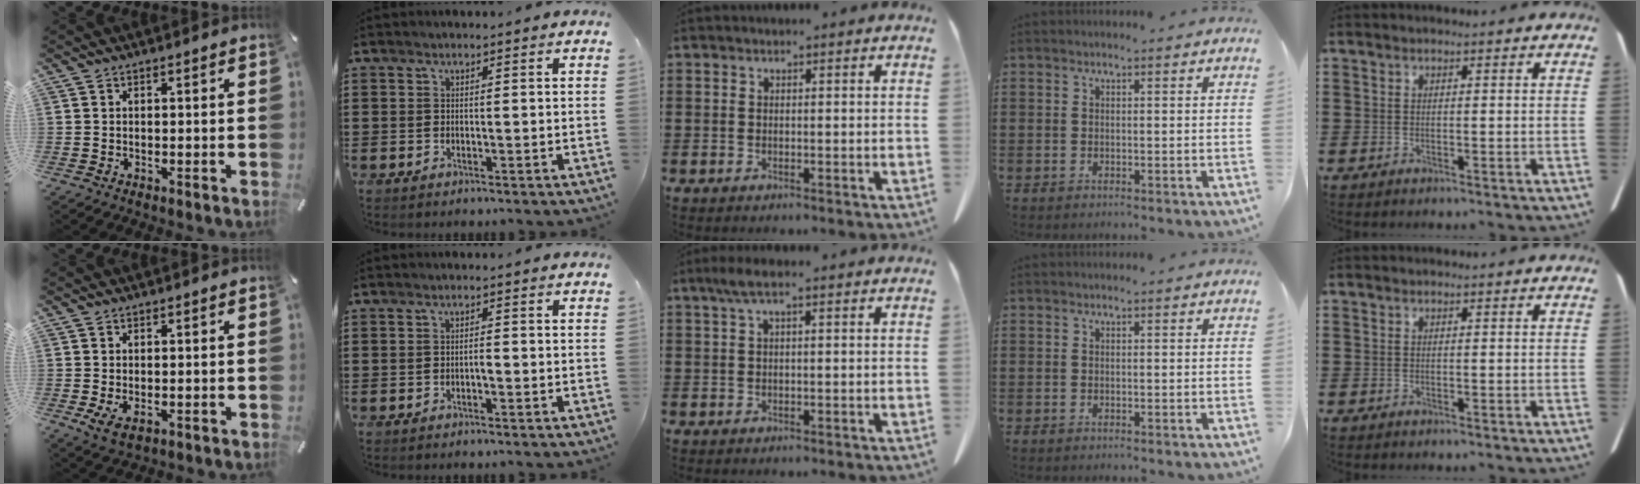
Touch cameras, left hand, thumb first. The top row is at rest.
{"thumb": {"total": 2.7, "force": [-0.1, 1.5, 2.3], "torque": [-0.056, -0.003, -0.004]}, "index": {"total": 1.0, "force": [-0.4, 0.1, 0.9], "torque": [-0.018, -0.003, -0.006]}, "middle": {"total": 2.2, "force": [0.4, 0.3, 2.1], "torque": [-0.048, 0.000, 0.005]}}